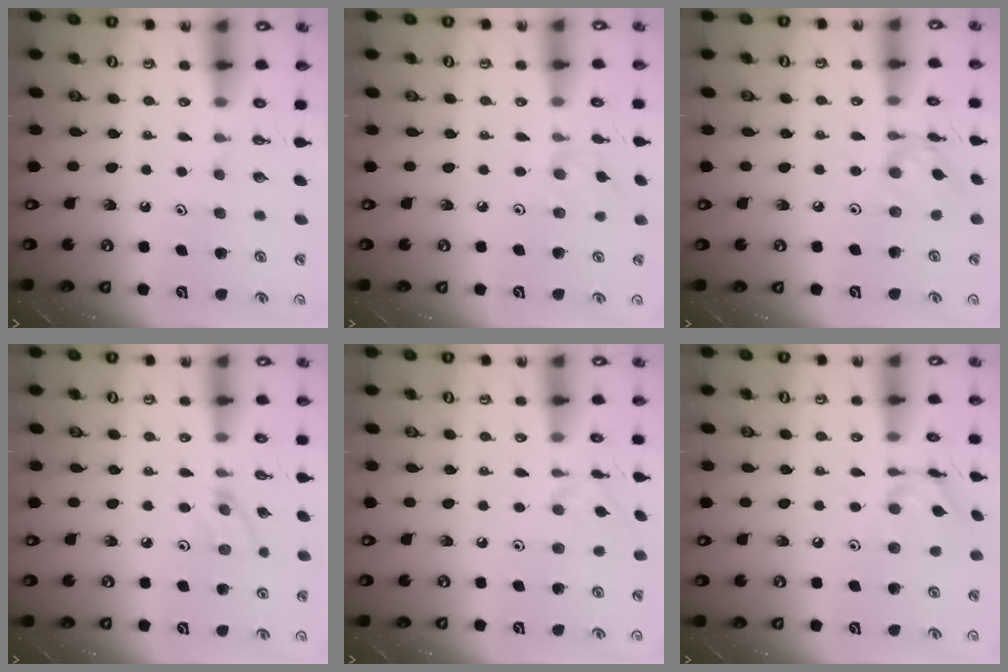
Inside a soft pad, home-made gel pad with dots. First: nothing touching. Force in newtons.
{"total": 3.0, "press": 3.0, "slide": 0.5}
{"total": 5.4, "press": 5.4, "slide": 0.4}
{"total": 3.8, "press": 3.8, "slide": 0.4}
{"total": 1.8, "press": 1.8, "slide": 0.4}
{"total": 10.8, "press": 10.7, "slide": 0.7}